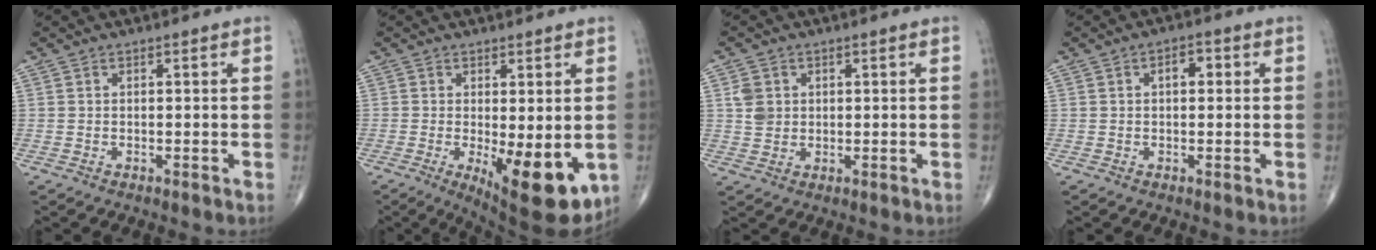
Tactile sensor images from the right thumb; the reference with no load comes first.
{"total": 12.5, "force": [-2.8, 4.4, 11.4], "torque": [-0.149, -0.026, -0.026]}
{"total": 3.6, "force": [0.9, 3.1, 1.7], "torque": [-0.017, -0.003, 0.020]}
{"total": 2.9, "force": [0.6, 1.7, 2.3], "torque": [-0.026, 0.009, 0.004]}